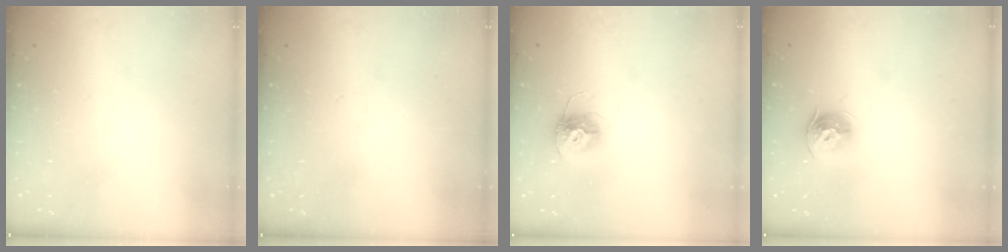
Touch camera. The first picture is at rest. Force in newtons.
{"total": 0.0}
{"total": 10.7, "press": 10.7, "slide": 0.7}
{"total": 9.5, "press": 9.4, "slide": 0.9}